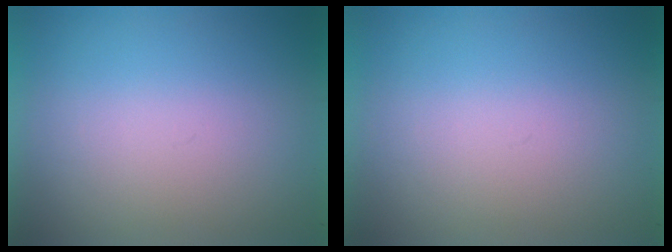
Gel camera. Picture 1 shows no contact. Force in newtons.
{"total": 0.0}